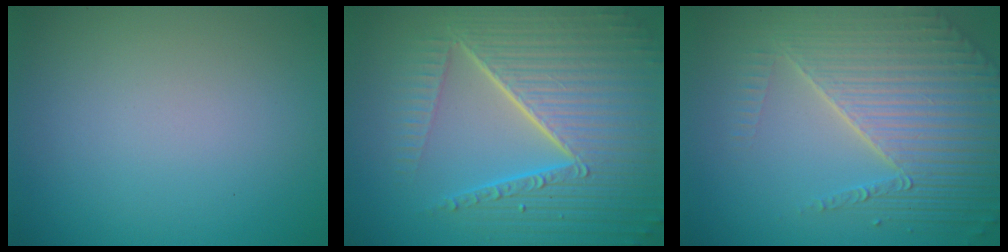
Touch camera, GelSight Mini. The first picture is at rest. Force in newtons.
{"total": 10.6, "press": 6.6, "slide": 8.3}
{"total": 7.4, "press": 5.6, "slide": 4.8}